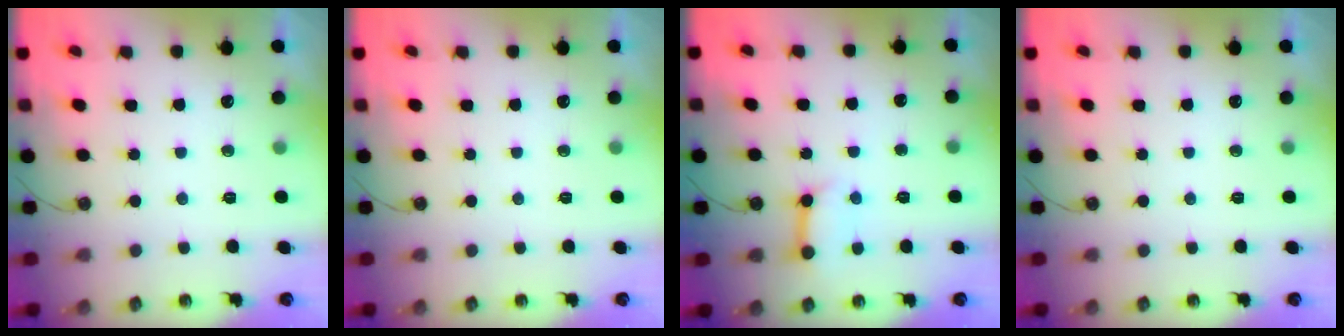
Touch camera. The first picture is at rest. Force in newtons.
{"total": 0.0}
{"total": 9.5, "press": 9.4, "slide": 1.1}
{"total": 0.0}